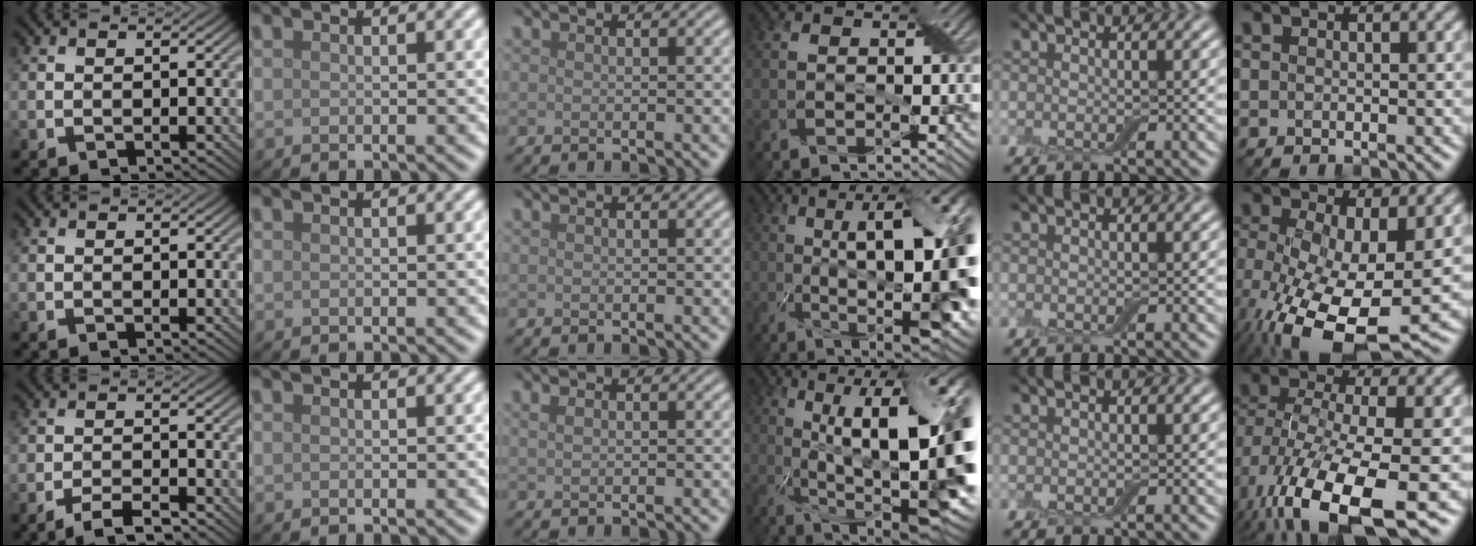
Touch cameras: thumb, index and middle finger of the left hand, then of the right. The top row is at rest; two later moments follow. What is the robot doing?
{"motion": "wrap", "object": "adhesive wrap"}